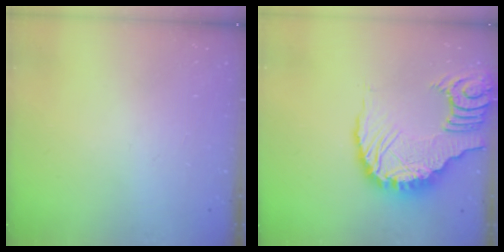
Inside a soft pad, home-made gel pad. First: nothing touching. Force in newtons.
{"total": 11.6, "press": 11.5, "slide": 1.5}